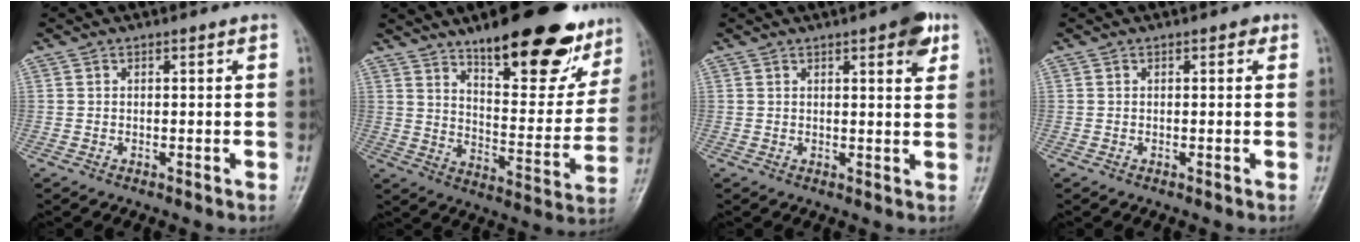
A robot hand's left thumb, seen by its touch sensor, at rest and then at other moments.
{"total": 24.6, "force": [16.2, 8.4, 16.5], "torque": [-0.175, -0.072, 0.237]}
{"total": 5.4, "force": [2.8, 1.5, 4.3], "torque": [-0.044, -0.009, 0.029]}
{"total": 0.9, "force": [0.3, 0.6, 0.6], "torque": [0.002, 0.002, -0.001]}